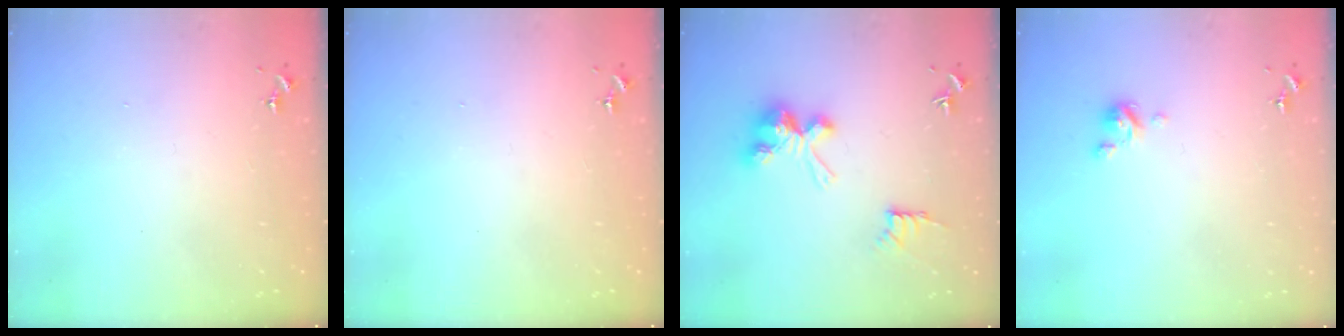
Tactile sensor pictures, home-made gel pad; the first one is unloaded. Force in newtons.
{"total": 0.0}
{"total": 10.1, "press": 10.1, "slide": 0.1}
{"total": 3.4, "press": 3.4, "slide": 0.3}